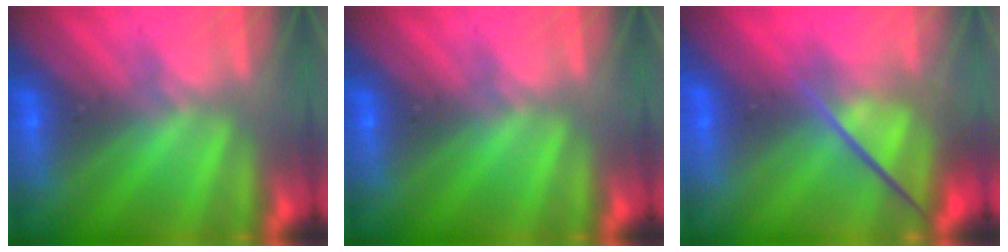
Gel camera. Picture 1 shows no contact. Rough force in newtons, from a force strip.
{"total": 0.0}
{"total": 3.3}